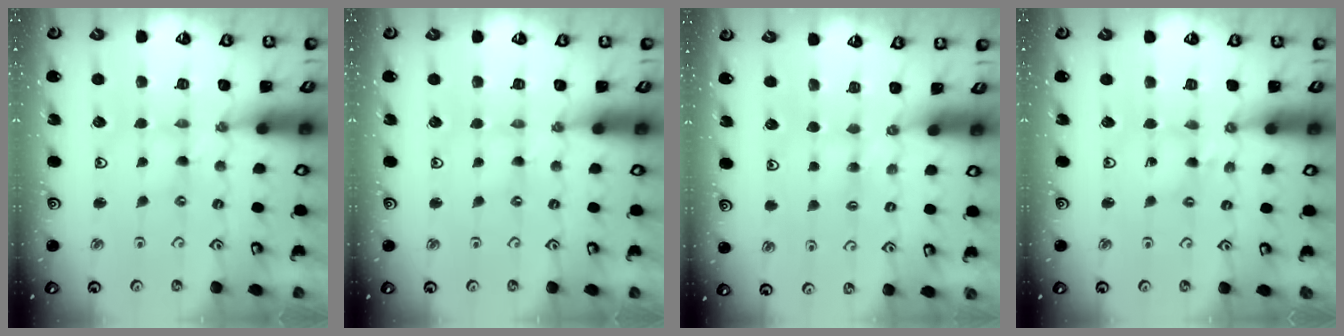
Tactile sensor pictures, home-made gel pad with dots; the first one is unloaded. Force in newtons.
{"total": 0.8, "press": 0.8, "slide": 0.2}
{"total": 3.5, "press": 3.4, "slide": 0.5}
{"total": 3.3, "press": 3.3, "slide": 0.4}